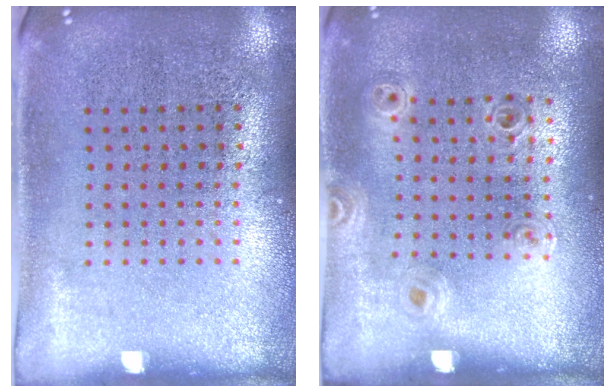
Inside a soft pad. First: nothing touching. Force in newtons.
{"total": 0.9, "press": 0.9, "slide": 0.1}